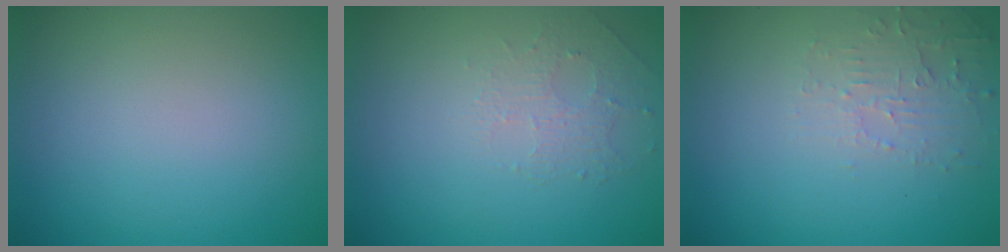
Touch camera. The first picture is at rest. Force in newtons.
{"total": 1.4, "press": 0.7, "slide": 1.2}
{"total": 2.4, "press": 2.3, "slide": 0.6}